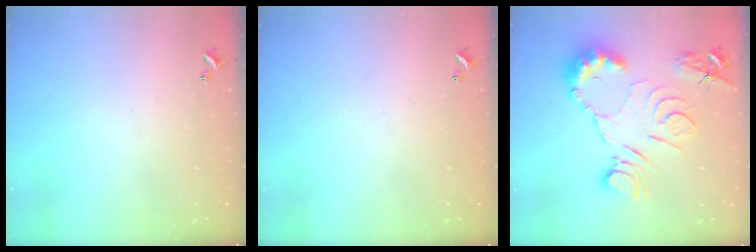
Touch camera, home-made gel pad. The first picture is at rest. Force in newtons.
{"total": 0.0}
{"total": 14.5, "press": 14.5, "slide": 0.9}